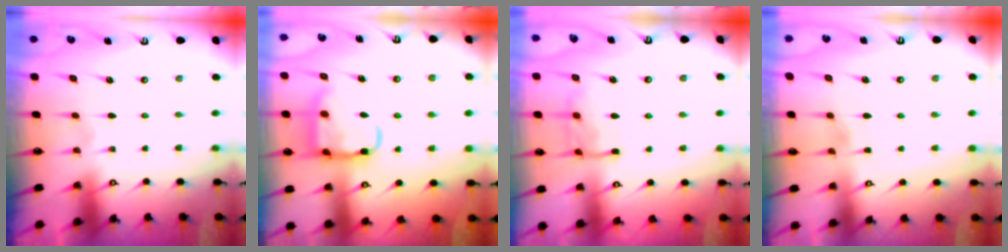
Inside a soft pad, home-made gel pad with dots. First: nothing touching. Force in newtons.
{"total": 14.7, "press": 14.7, "slide": 1.4}
{"total": 9.7, "press": 9.7, "slide": 0.7}
{"total": 1.9, "press": 1.9, "slide": 0.4}